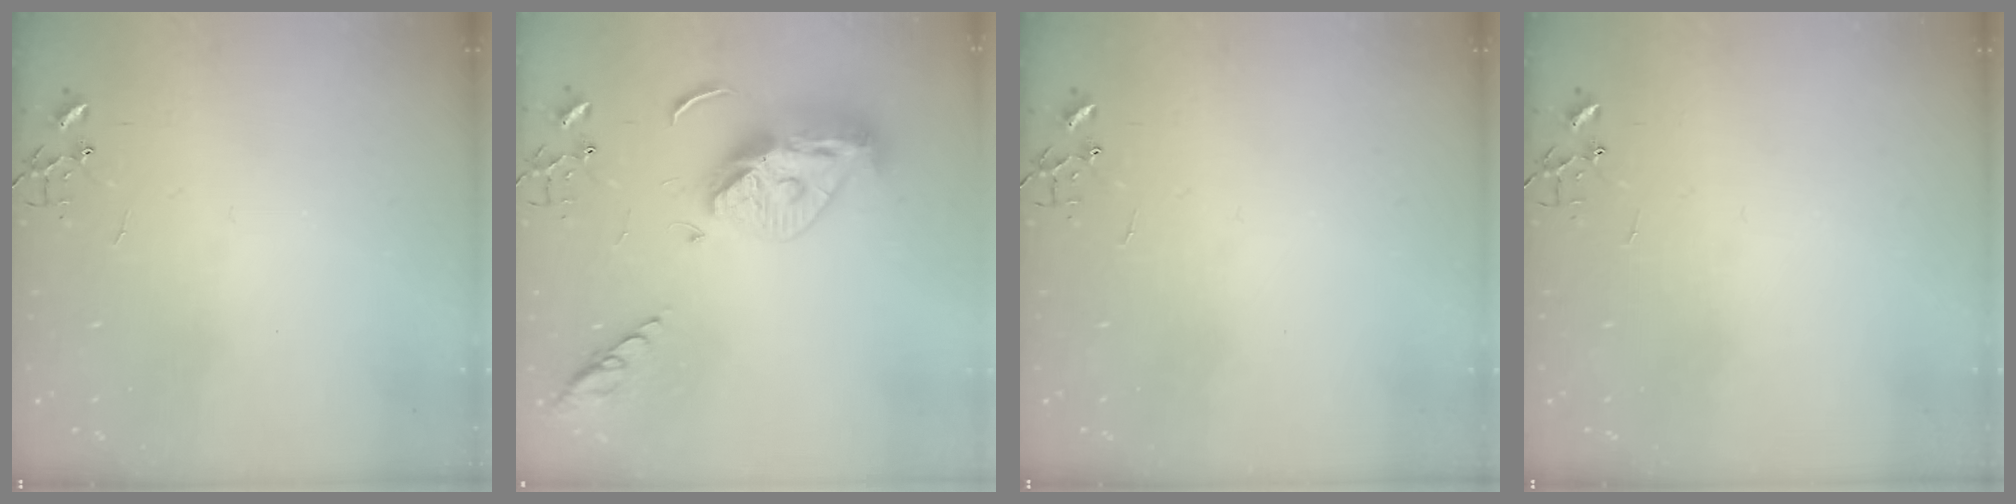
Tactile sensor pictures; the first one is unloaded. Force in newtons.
{"total": 15.0, "press": 14.9, "slide": 1.3}
{"total": 0.0}
{"total": 0.0}